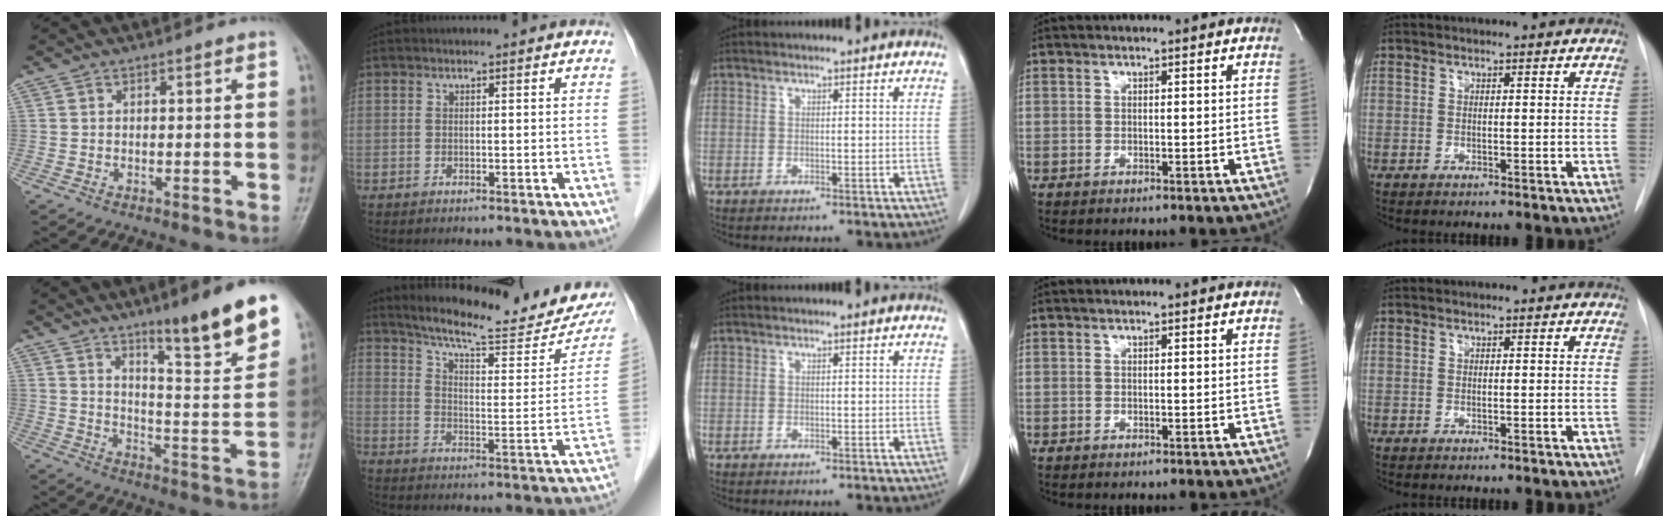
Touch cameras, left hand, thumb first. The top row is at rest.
{"thumb": {"total": 16.4, "force": [10.7, 2.3, 12.2], "torque": [-0.149, -0.070, 0.166]}, "index": {"total": 21.4, "force": [19.3, 3.4, 8.8], "torque": [-0.124, -0.034, 0.254]}}